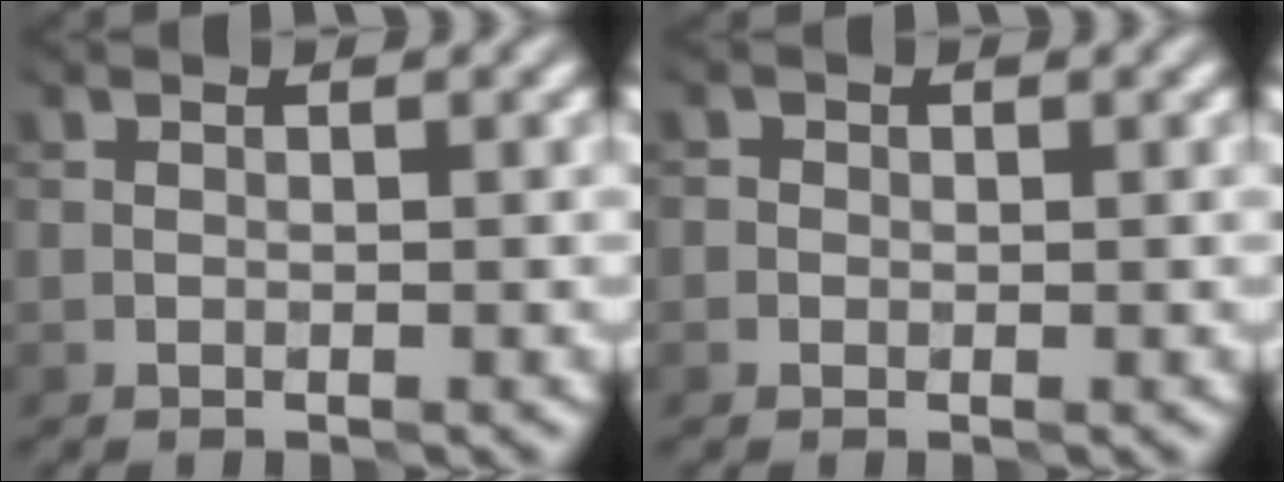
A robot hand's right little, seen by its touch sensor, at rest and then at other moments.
{"total": 0.5, "force": [-0.1, 0.4, -0.3], "torque": [0.014, -0.004, -0.006]}